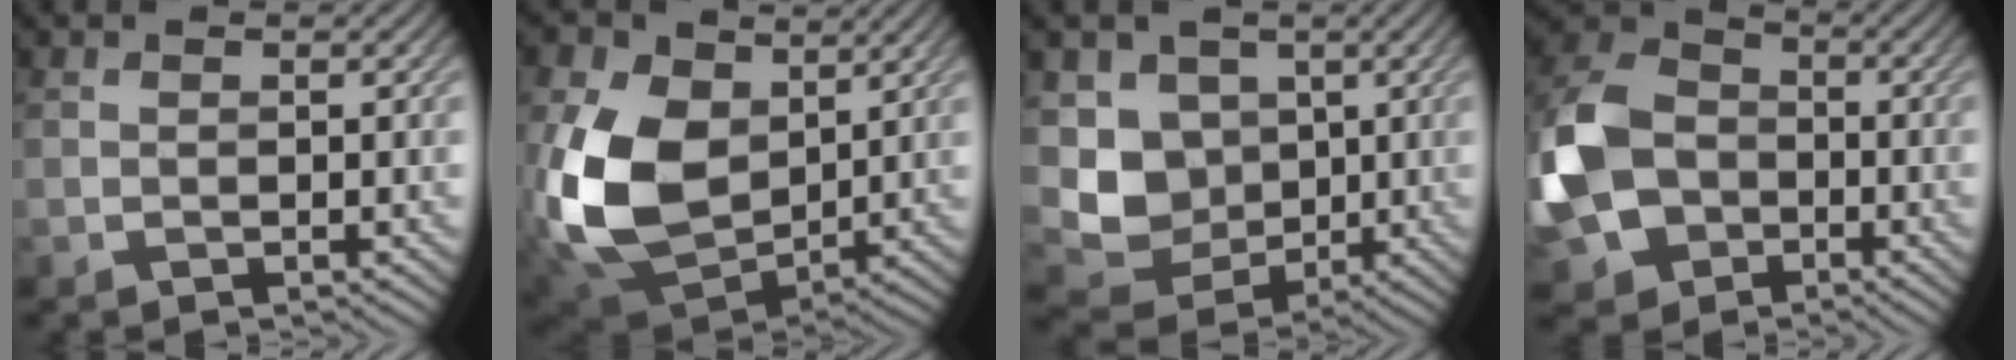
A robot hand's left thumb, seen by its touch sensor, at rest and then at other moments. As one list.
[{"total": 14.0, "force": [2.0, 10.0, 9.6], "torque": [-0.246, 0.000, 0.030]}, {"total": 8.1, "force": [0.5, 7.1, 3.9], "torque": [-0.104, -0.023, 0.005]}, {"total": 13.9, "force": [-3.3, 10.6, 8.4], "torque": [-0.228, -0.026, -0.073]}]